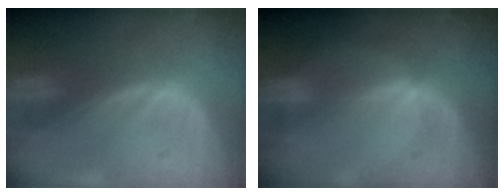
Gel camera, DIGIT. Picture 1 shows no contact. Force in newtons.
{"total": 1.3, "press": 0.9, "slide": 0.9}